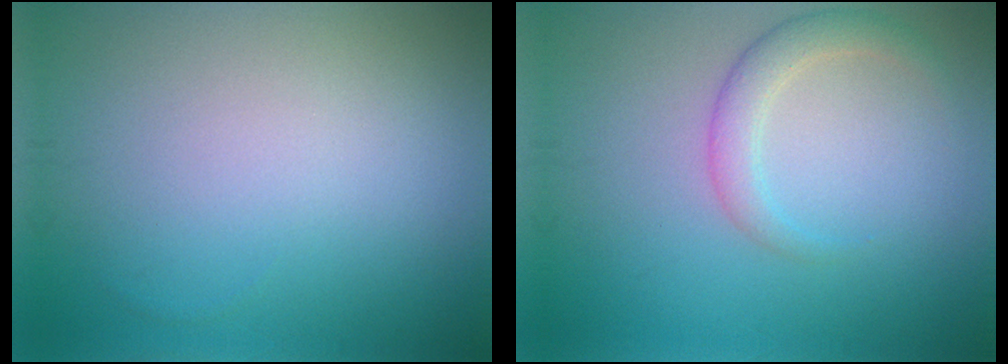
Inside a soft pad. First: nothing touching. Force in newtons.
{"total": 2.4, "press": 2.4, "slide": 0.1}